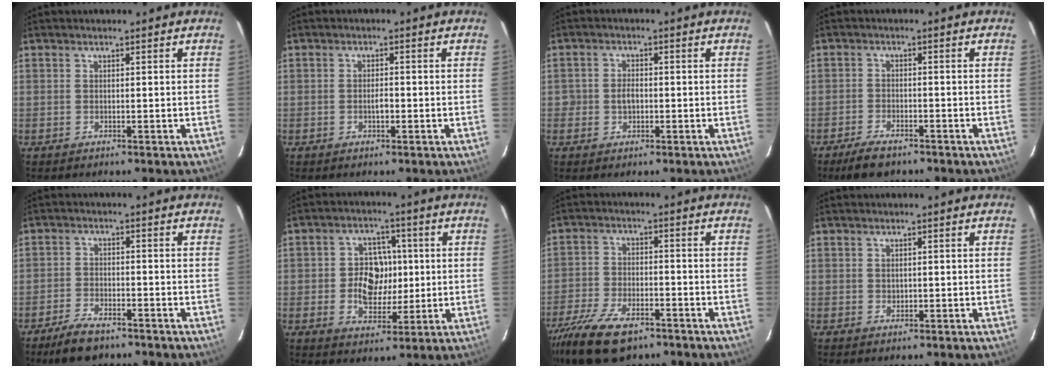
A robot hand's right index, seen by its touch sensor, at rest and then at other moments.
{"total": 1.9, "force": [-0.6, 0.9, 1.6], "torque": [-0.031, 0.003, -0.011]}
{"total": 2.8, "force": [-0.6, 2.3, 1.5], "torque": [-0.028, 0.005, -0.010]}
{"total": 5.8, "force": [-4.6, 2.1, 2.9], "torque": [-0.074, -0.004, -0.081]}
{"total": 6.7, "force": [-5.2, 2.5, 3.3], "torque": [-0.087, -0.002, -0.094]}
{"total": 9.3, "force": [-0.2, 7.4, 5.7], "torque": [-0.115, 0.013, 0.001]}
{"total": 15.5, "force": [-10.6, 7.0, 8.9], "torque": [-0.214, -0.033, -0.191]}
{"total": 0.9, "force": [0.1, 0.8, 0.4], "torque": [-0.003, 0.001, 0.003]}